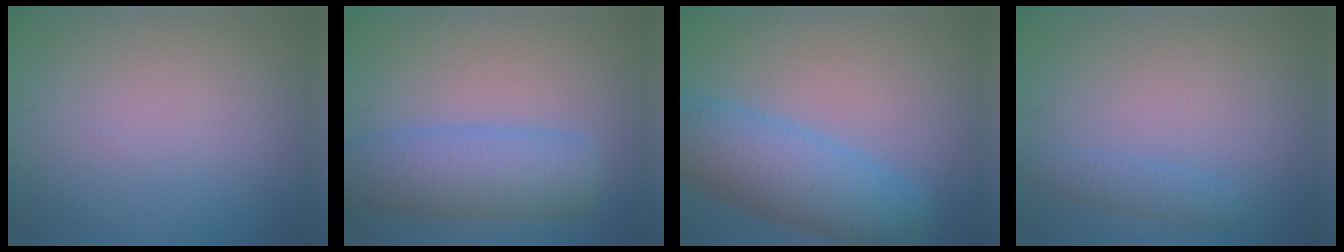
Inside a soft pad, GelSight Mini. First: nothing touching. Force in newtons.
{"total": 7.1, "press": 7.1, "slide": 0.0}
{"total": 7.9, "press": 7.9, "slide": 0.3}
{"total": 1.6, "press": 1.6, "slide": 0.0}